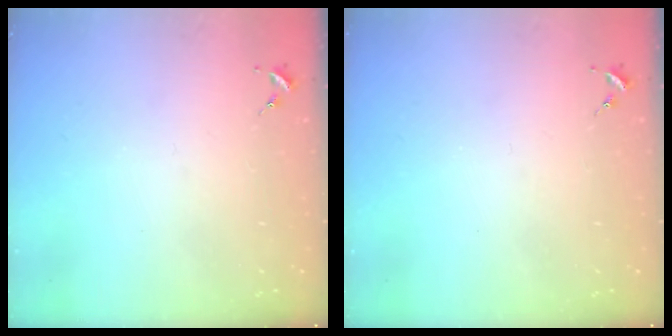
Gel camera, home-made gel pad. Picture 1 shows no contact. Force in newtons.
{"total": 0.0}